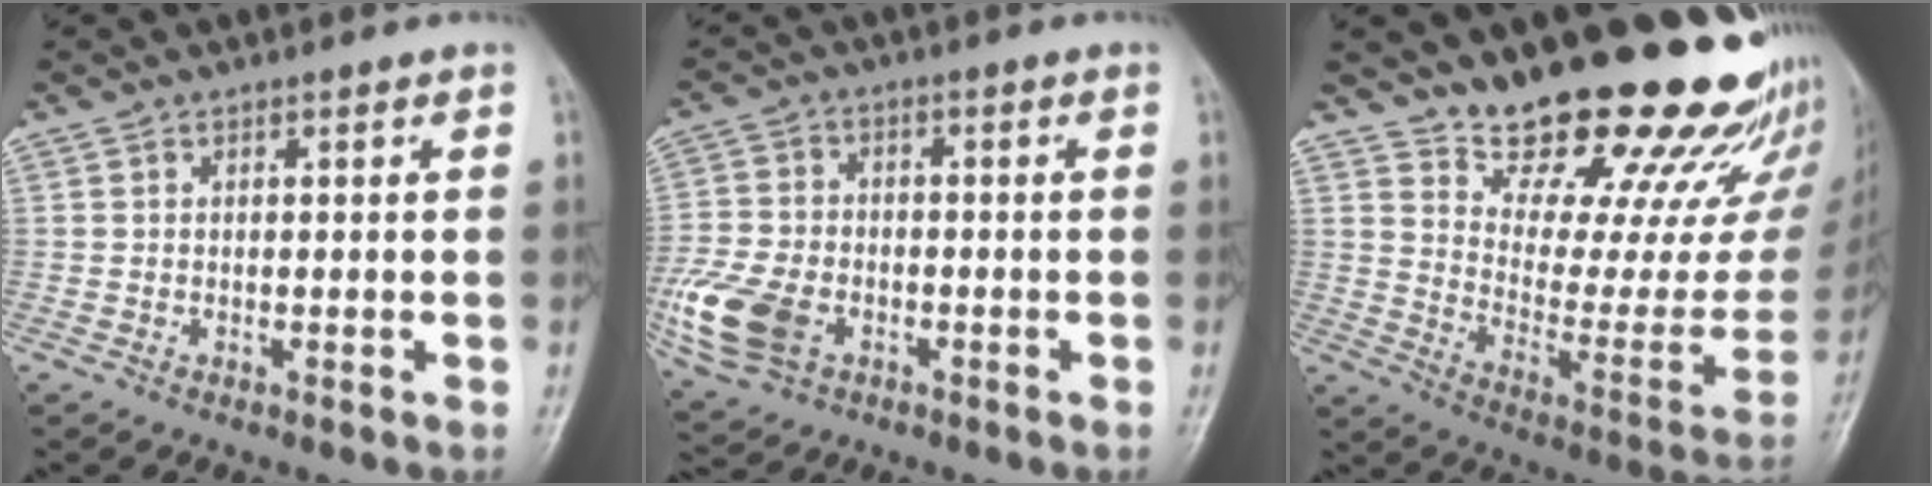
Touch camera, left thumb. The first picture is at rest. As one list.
[{"total": 11.9, "force": [-4.1, 8.2, 7.6], "torque": [-0.163, 0.004, -0.077]}, {"total": 26.1, "force": [21.8, 7.8, 12.1], "torque": [-0.138, -0.164, 0.303]}]